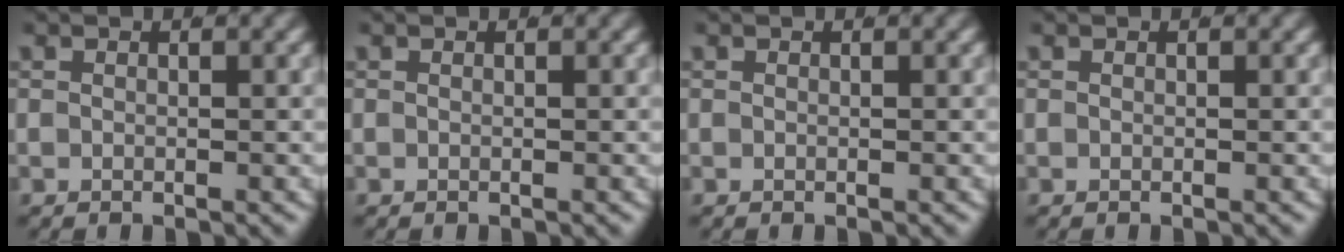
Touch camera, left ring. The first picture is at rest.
{"total": 0.0}
{"total": 0.0}
{"total": 0.0}